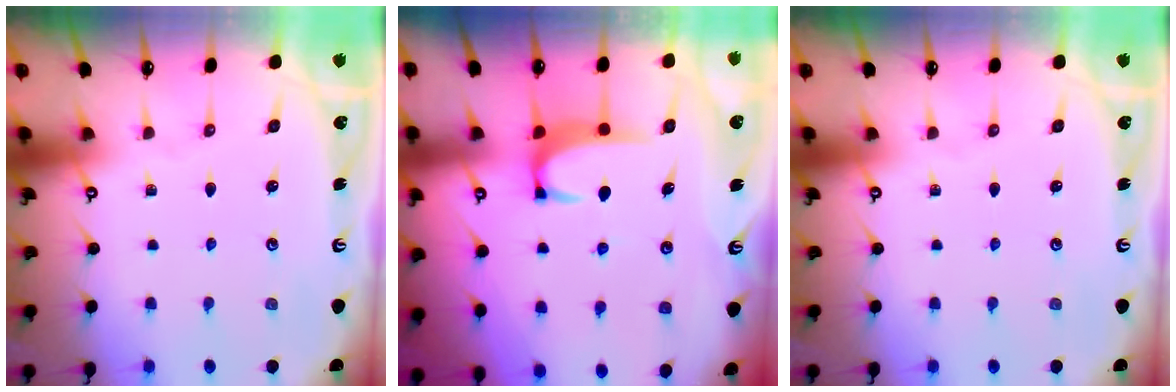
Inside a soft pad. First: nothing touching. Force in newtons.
{"total": 2.1, "press": 2.1, "slide": 0.5}
{"total": 0.0}